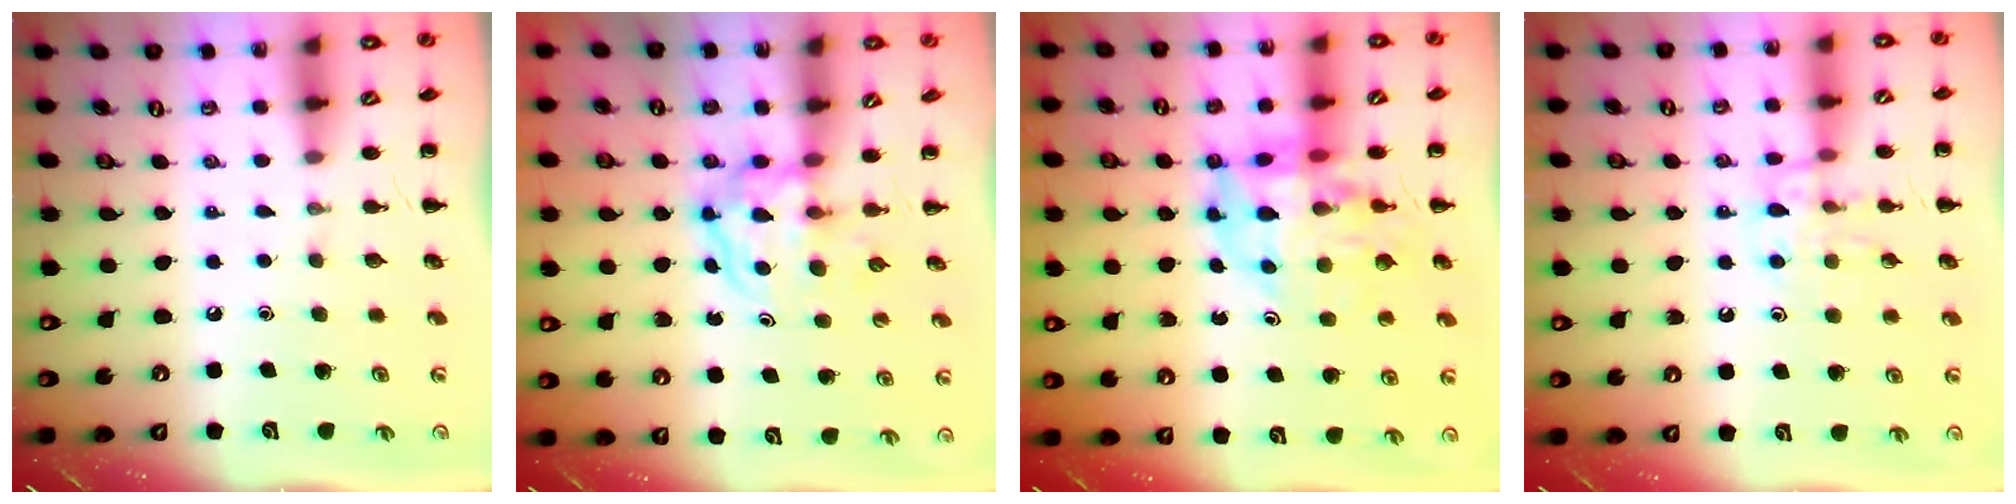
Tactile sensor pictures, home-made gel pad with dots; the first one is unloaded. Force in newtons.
{"total": 3.8, "press": 3.7, "slide": 0.4}
{"total": 12.7, "press": 12.3, "slide": 3.3}
{"total": 11.0, "press": 11.0, "slide": 0.7}